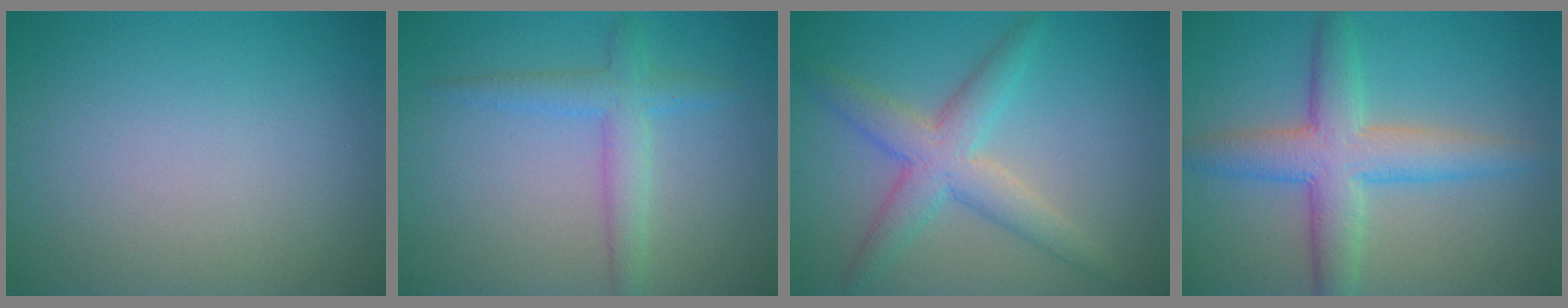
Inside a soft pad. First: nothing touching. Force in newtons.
{"total": 2.9, "press": 2.9, "slide": 0.1}
{"total": 4.5, "press": 4.5, "slide": 0.2}
{"total": 5.9, "press": 5.9, "slide": 0.1}